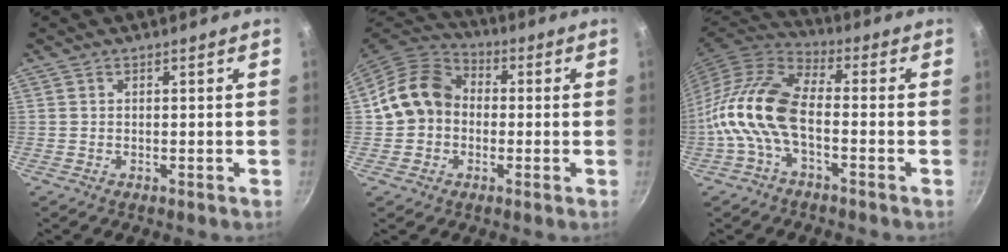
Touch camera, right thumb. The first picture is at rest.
{"total": 11.9, "force": [-0.1, 9.9, 6.6], "torque": [-0.086, 0.031, -0.017]}
{"total": 12.8, "force": [-3.1, 6.5, 10.6], "torque": [-0.212, 0.035, -0.078]}